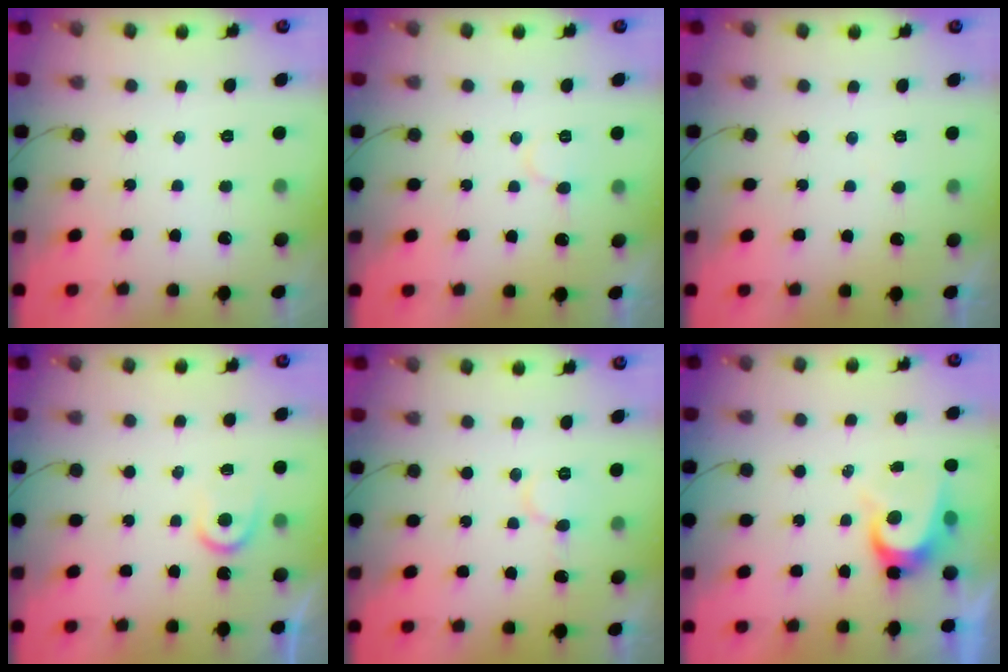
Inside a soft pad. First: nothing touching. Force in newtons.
{"total": 6.7, "press": 6.6, "slide": 0.6}
{"total": 2.3, "press": 2.3, "slide": 0.1}
{"total": 3.6, "press": 3.6, "slide": 0.4}
{"total": 5.9, "press": 5.9, "slide": 0.7}
{"total": 7.1, "press": 7.1, "slide": 0.8}